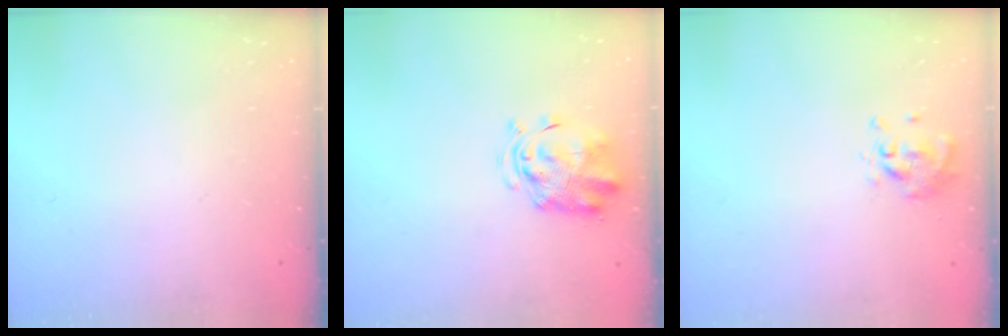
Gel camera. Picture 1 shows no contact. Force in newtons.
{"total": 2.9, "press": 2.9, "slide": 0.6}
{"total": 0.6, "press": 0.6, "slide": 0.2}